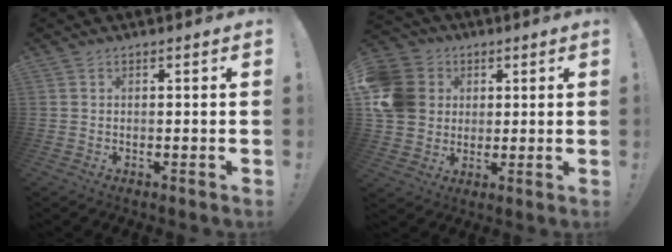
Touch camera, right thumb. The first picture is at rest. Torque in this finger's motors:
{"motor_torque": [0.21, 0.30, 0.46, 0.42, 0.40]}